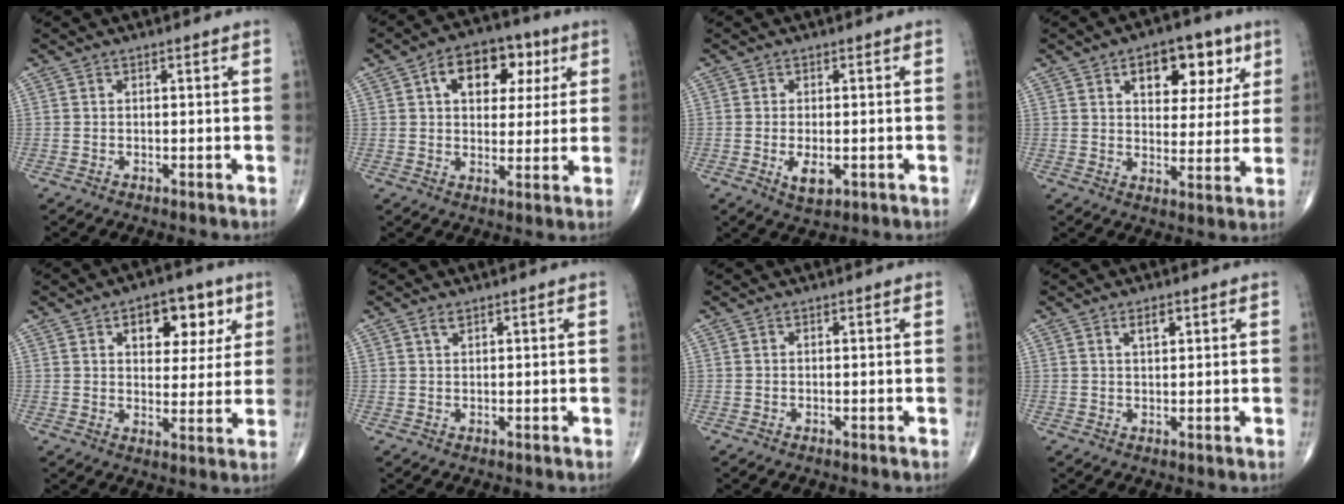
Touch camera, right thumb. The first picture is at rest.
{"total": 12.9, "force": [4.6, 8.4, 8.7], "torque": [-0.088, 0.006, 0.067]}
{"total": 4.4, "force": [-1.1, 2.2, 3.6], "torque": [-0.060, -0.007, -0.014]}
{"total": 13.3, "force": [5.9, 7.7, 9.1], "torque": [-0.081, -0.013, 0.085]}
{"total": 11.4, "force": [5.0, 6.8, 7.7], "torque": [-0.062, -0.013, 0.068]}
{"total": 1.4, "force": [1.0, 0.6, 0.8], "torque": [-0.014, 0.000, 0.019]}
{"total": 0.0}
{"total": 2.5, "force": [1.3, 1.1, 1.9], "torque": [-0.026, -0.005, 0.022]}